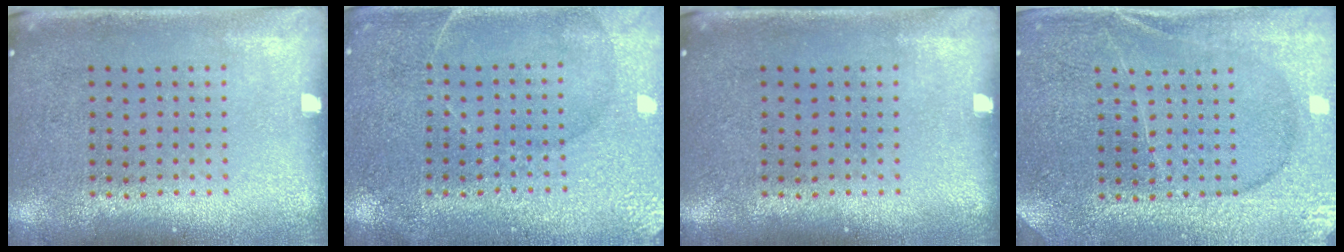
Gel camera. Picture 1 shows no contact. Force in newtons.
{"total": 4.3, "press": 4.3, "slide": 0.6}
{"total": 0.0}
{"total": 3.3, "press": 3.2, "slide": 0.6}